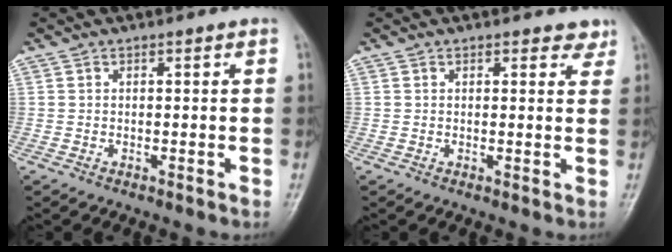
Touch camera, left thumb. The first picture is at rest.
{"total": 2.5, "force": [1.9, 1.3, 0.8], "torque": [0.015, -0.009, 0.016]}